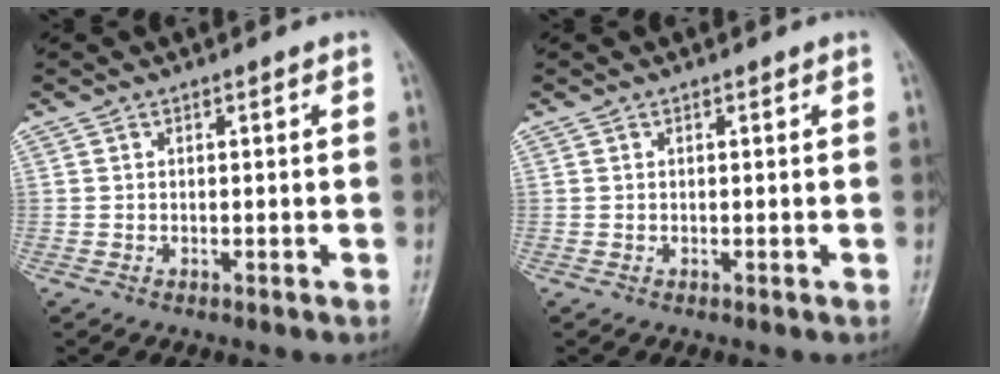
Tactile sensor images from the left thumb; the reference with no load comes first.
{"total": 0.0}